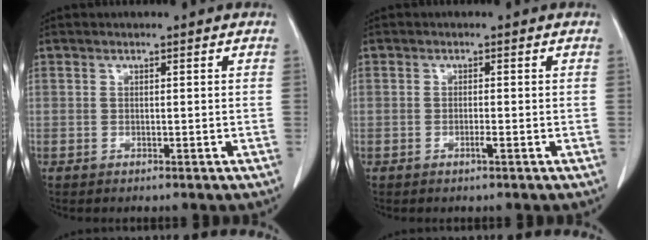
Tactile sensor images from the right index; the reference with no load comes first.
{"total": 1.1, "force": [-0.5, 0.0, 1.0], "torque": [-0.021, -0.001, -0.008]}